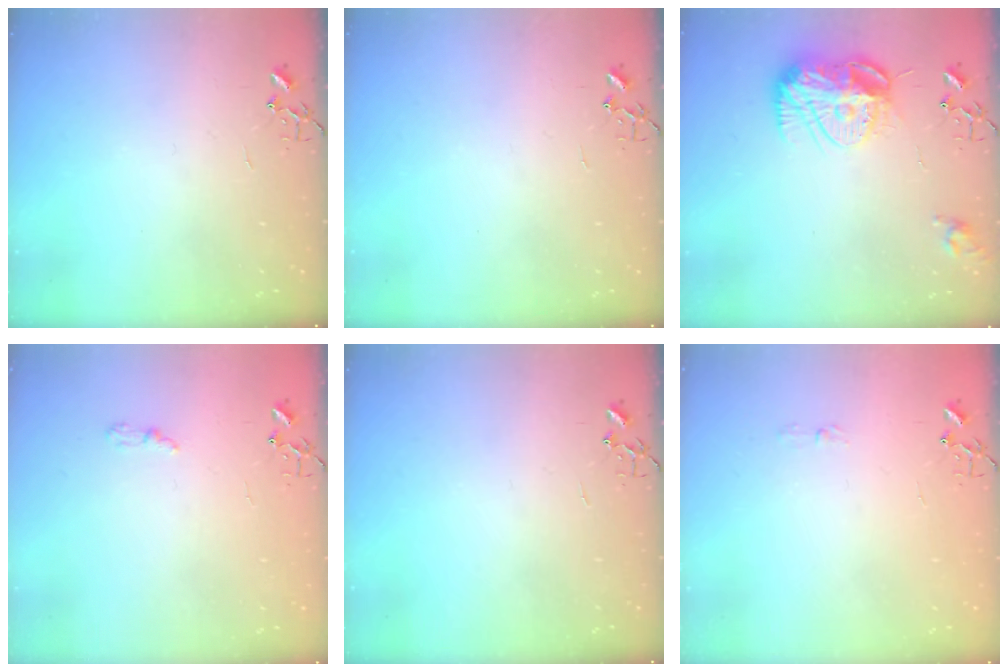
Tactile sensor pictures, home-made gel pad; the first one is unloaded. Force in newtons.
{"total": 0.0}
{"total": 14.6, "press": 14.6, "slide": 1.5}
{"total": 4.6, "press": 4.5, "slide": 0.6}
{"total": 0.0}
{"total": 2.9, "press": 2.9, "slide": 0.5}